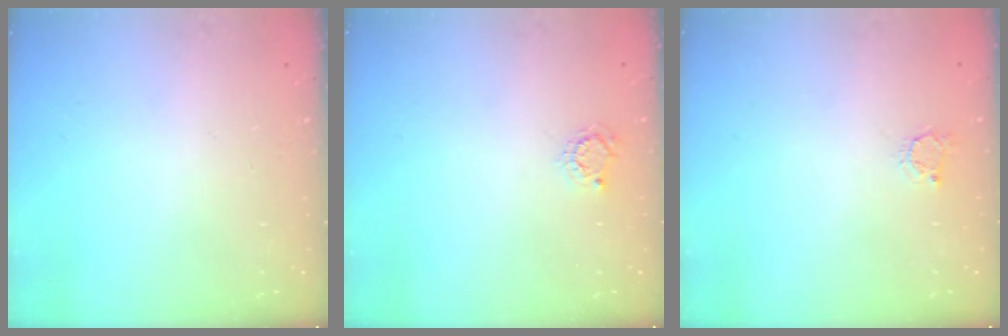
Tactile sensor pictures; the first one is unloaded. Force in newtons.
{"total": 2.5, "press": 2.5, "slide": 0.4}
{"total": 3.0, "press": 3.0, "slide": 0.4}